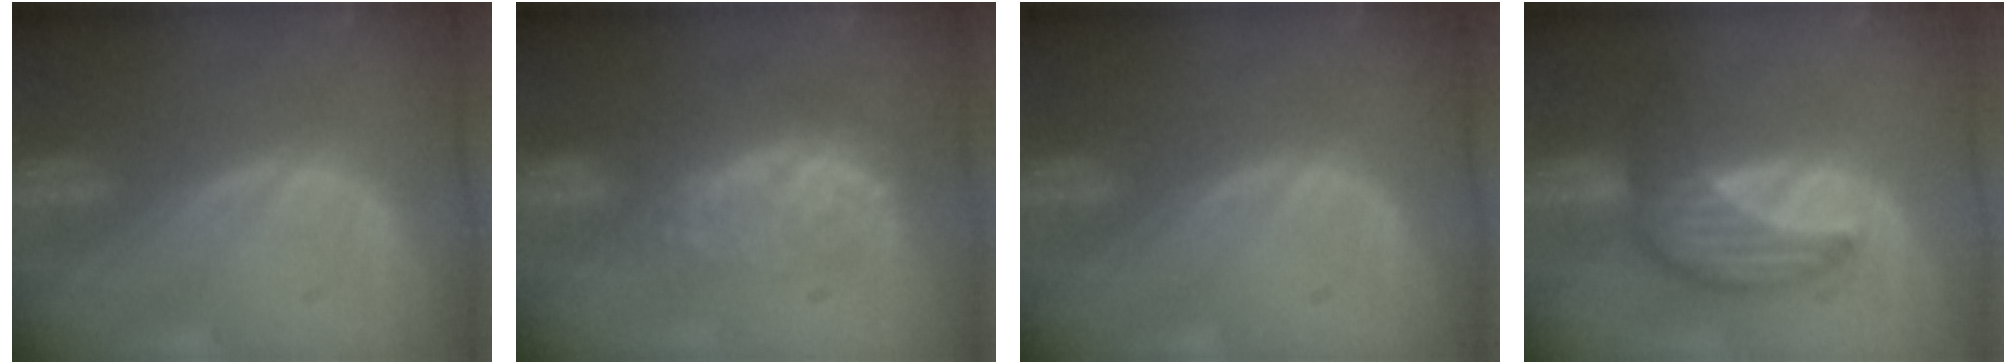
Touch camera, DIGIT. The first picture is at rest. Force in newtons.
{"total": 8.3, "press": 7.2, "slide": 4.1}
{"total": 0.0}
{"total": 7.1, "press": 7.1, "slide": 0.1}